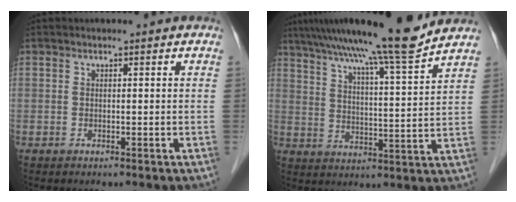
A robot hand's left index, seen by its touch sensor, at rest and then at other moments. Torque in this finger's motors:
{"motor_torque": [1.07, -1.07, 0.47, 0.21]}